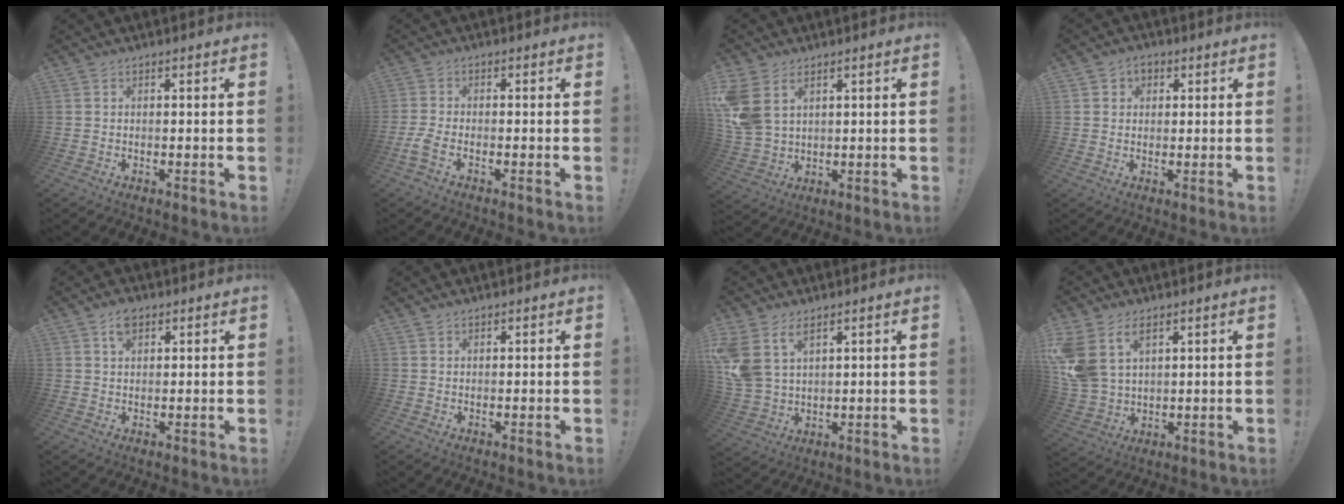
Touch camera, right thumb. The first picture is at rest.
{"total": 3.3, "force": [-1.7, 0.9, 2.7], "torque": [-0.068, -0.009, -0.030]}
{"total": 8.6, "force": [4.4, 5.5, 4.9], "torque": [-0.106, -0.015, 0.090]}
{"total": 3.3, "force": [1.0, 2.9, 1.3], "torque": [-0.017, 0.003, 0.017]}
{"total": 4.2, "force": [2.1, 2.7, 2.5], "torque": [-0.036, -0.001, 0.037]}
{"total": 0.7, "force": [0.6, 0.4, 0.0], "torque": [0.001, -0.001, 0.011]}
{"total": 9.6, "force": [5.4, 5.9, 5.4], "torque": [-0.119, -0.022, 0.109]}
{"total": 11.0, "force": [5.8, 7.1, 6.1], "torque": [-0.133, -0.020, 0.119]}